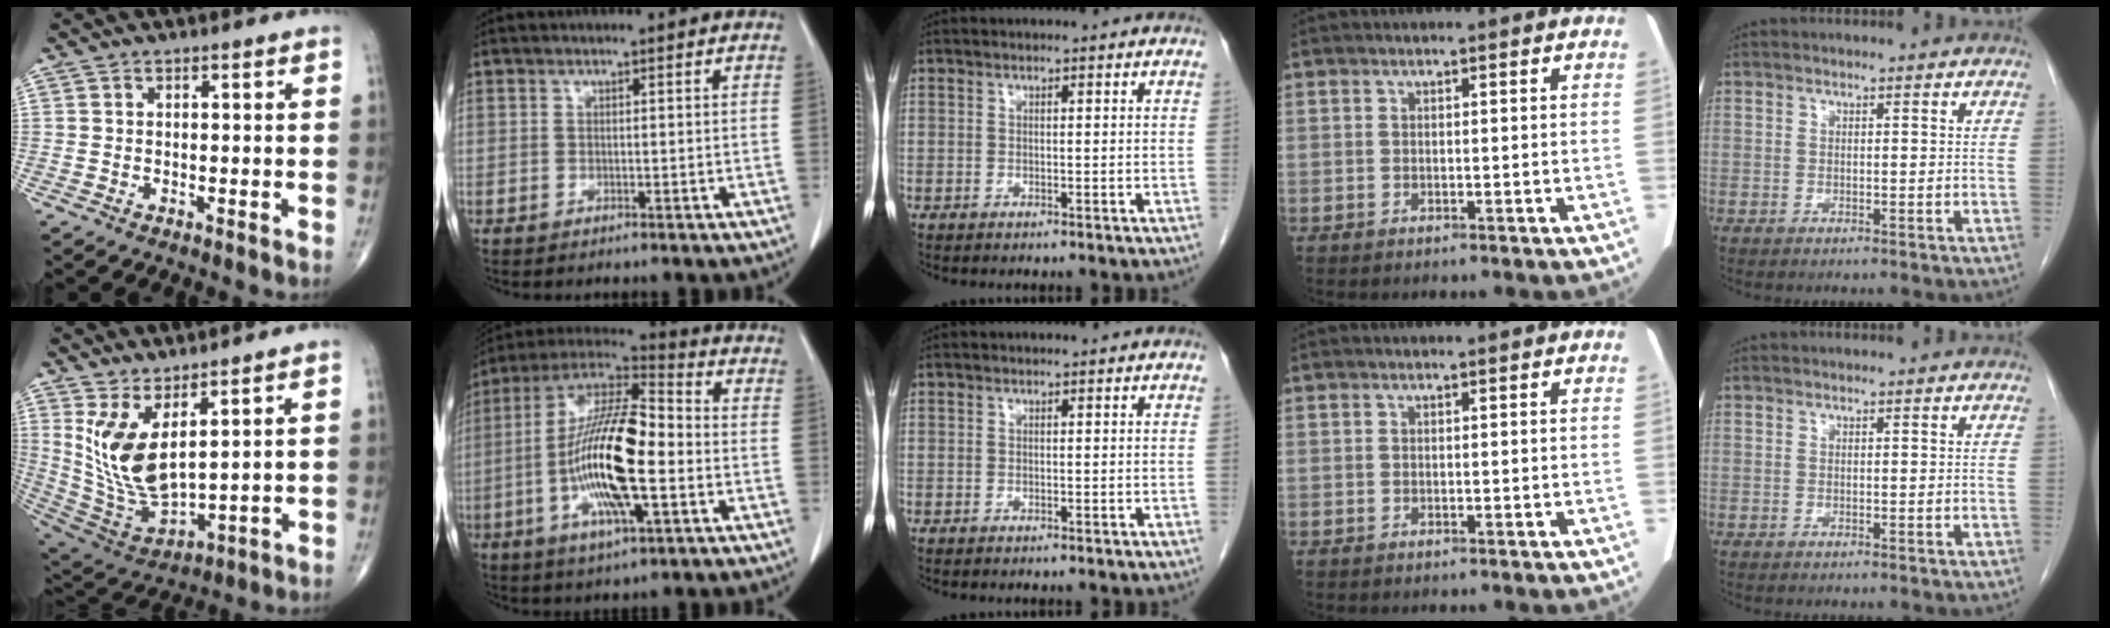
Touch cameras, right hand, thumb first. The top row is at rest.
{"thumb": {"total": 13.1, "force": [5.0, 5.2, 10.9], "torque": [-0.216, -0.048, 0.123]}, "index": {"total": 19.4, "force": [-3.3, 4.8, 18.5], "torque": [-0.366, 0.005, -0.059]}}